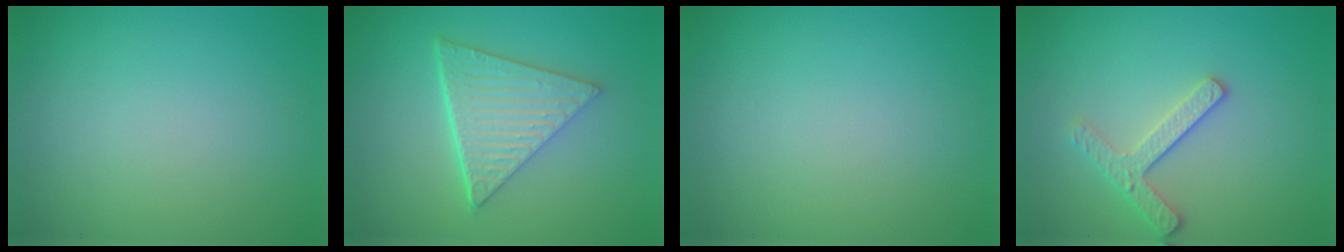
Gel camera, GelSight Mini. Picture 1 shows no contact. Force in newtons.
{"total": 6.2, "press": 4.4, "slide": 4.4}
{"total": 0.0}
{"total": 2.4, "press": 2.3, "slide": 0.5}